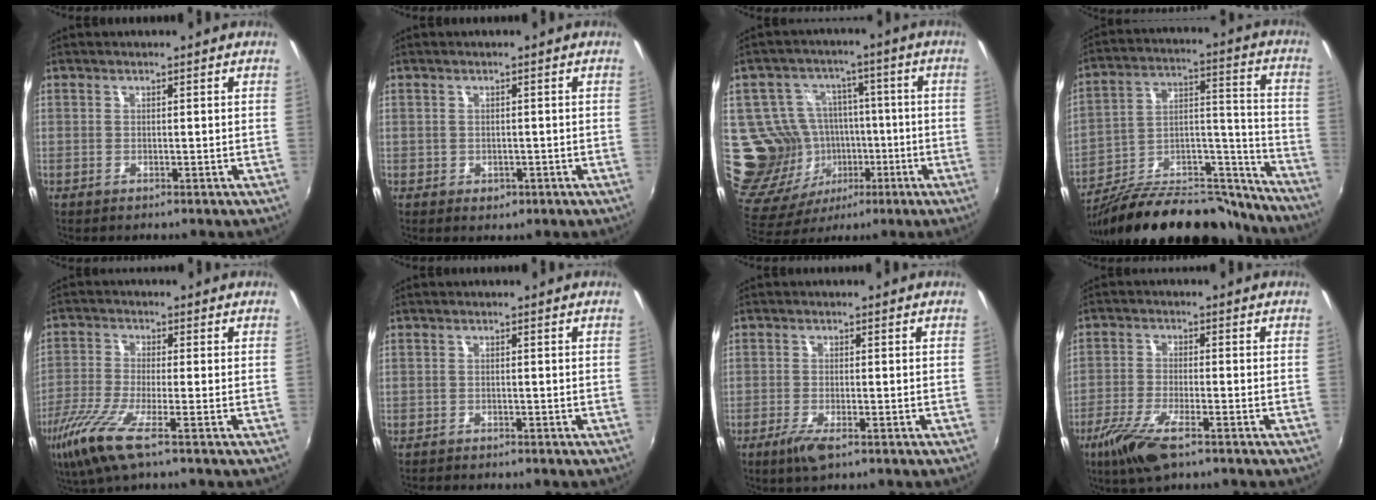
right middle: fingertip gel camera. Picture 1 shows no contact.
{"total": 1.9, "force": [-0.6, 1.7, 0.7], "torque": [-0.012, -0.005, -0.006]}
{"total": 15.6, "force": [-1.7, 14.1, 6.5], "torque": [-0.145, 0.005, -0.008]}
{"total": 26.4, "force": [-21.5, 10.0, 11.6], "torque": [-0.181, 0.049, -0.314]}
{"total": 9.3, "force": [-5.5, 0.8, 7.4], "torque": [-0.176, -0.028, -0.111]}
{"total": 1.6, "force": [-1.5, 0.6, 0.2], "torque": [-0.013, -0.006, -0.027]}
{"total": 3.7, "force": [-2.3, 0.6, 2.8], "torque": [-0.066, -0.011, -0.045]}
{"total": 8.9, "force": [-5.6, 1.9, 6.6], "torque": [-0.153, -0.023, -0.110]}